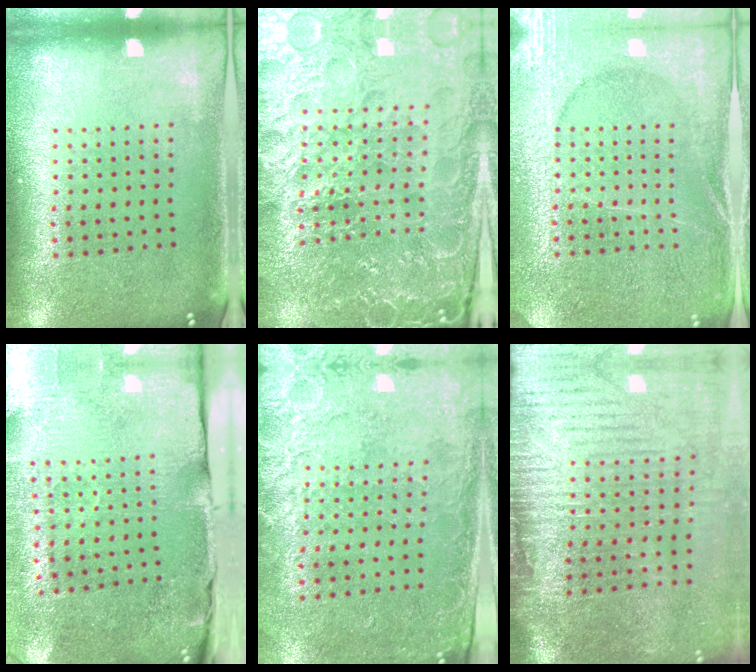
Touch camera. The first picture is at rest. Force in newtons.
{"total": 5.2, "press": 4.9, "slide": 1.7}
{"total": 3.3, "press": 3.2, "slide": 0.6}
{"total": 4.8, "press": 3.8, "slide": 2.8}
{"total": 2.7, "press": 2.2, "slide": 1.5}
{"total": 4.3, "press": 3.7, "slide": 2.2}